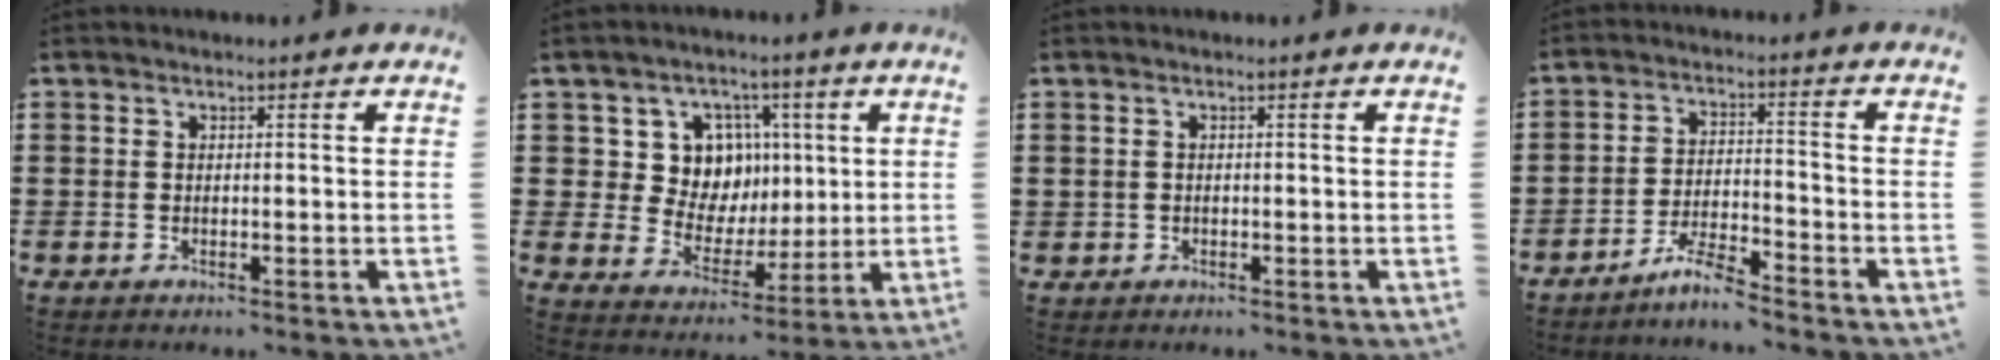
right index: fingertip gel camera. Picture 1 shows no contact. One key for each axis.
{"total": 9.2, "fx": 2.5, "fy": 8.3, "fz": 3.3, "tx": -0.084, "ty": -0.003, "tz": 0.049}
{"total": 0.5, "fx": 0.2, "fy": 0.5, "fz": 0.0, "tx": -0.001, "ty": 0.005, "tz": 0.003}
{"total": 5.0, "fx": -4.7, "fy": 0.2, "fz": 1.7, "tx": -0.044, "ty": 0.000, "tz": -0.095}